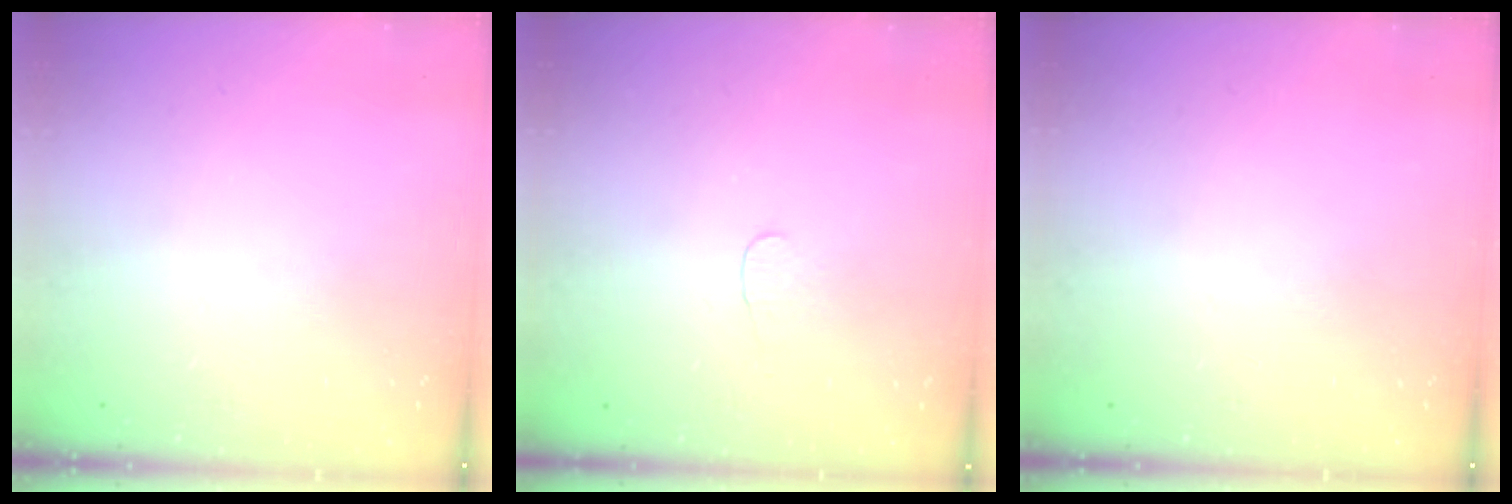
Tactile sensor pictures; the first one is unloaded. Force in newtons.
{"total": 2.8, "press": 2.7, "slide": 0.3}
{"total": 0.0}